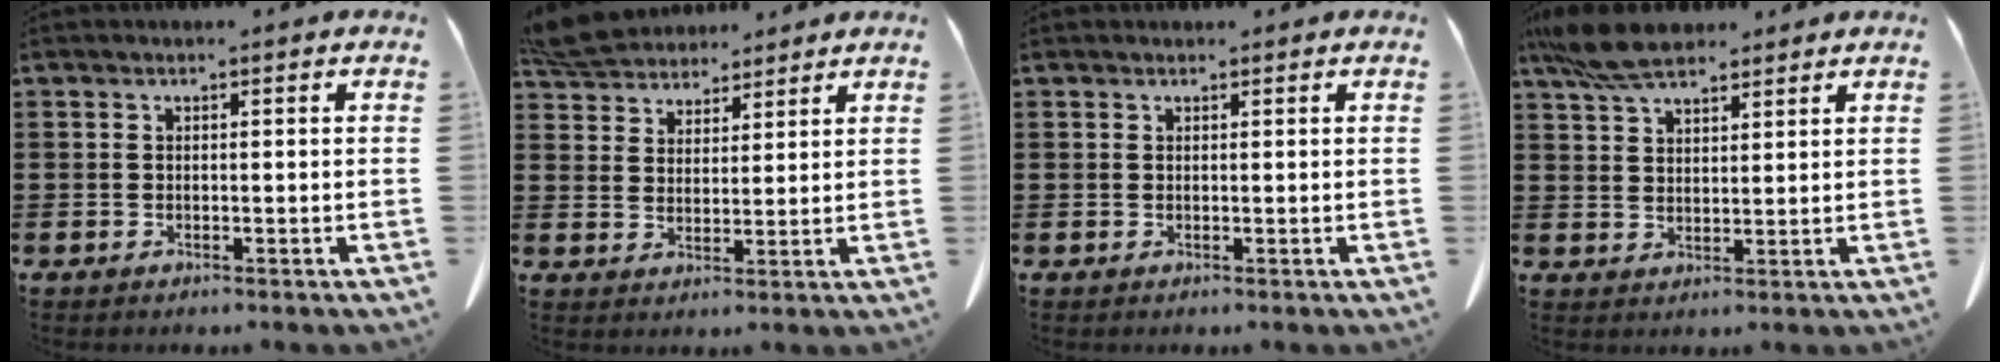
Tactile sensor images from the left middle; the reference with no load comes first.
{"total": 6.8, "force": [6.3, 2.0, 1.3], "torque": [-0.054, -0.016, 0.121]}
{"total": 0.6, "force": [0.5, 0.2, 0.0], "torque": [0.005, -0.005, 0.010]}
{"total": 7.6, "force": [6.1, 2.5, 3.9], "torque": [-0.094, -0.004, 0.117]}